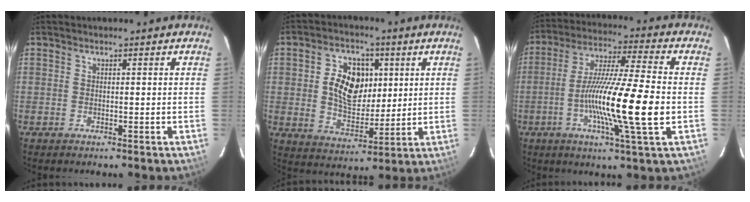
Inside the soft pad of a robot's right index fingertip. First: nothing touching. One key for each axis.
{"total": 11.5, "fx": 2.4, "fy": 7.3, "fz": 8.6, "tx": -0.155, "ty": 0.015, "tz": 0.048}
{"total": 16.8, "fx": -3.6, "fy": 0.0, "fz": 16.4, "tx": -0.297, "ty": -0.008, "tz": -0.072}